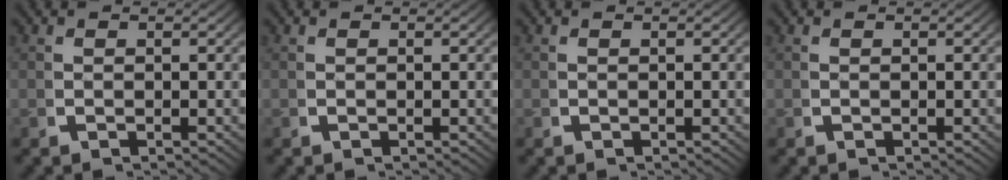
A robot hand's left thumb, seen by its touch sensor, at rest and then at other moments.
{"total": 0.0}
{"total": 0.0}
{"total": 0.0}